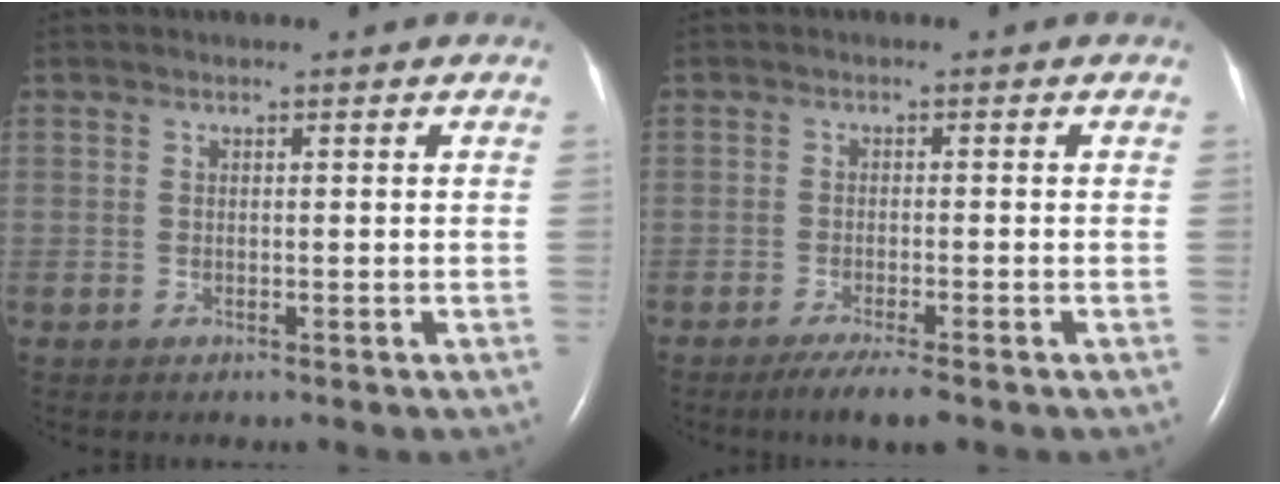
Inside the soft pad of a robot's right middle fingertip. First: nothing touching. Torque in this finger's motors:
{"motor_torque": [0.53, -0.51, 0.03, 0.02]}